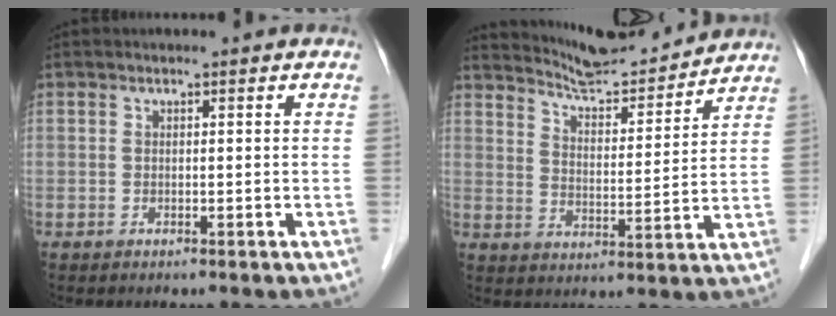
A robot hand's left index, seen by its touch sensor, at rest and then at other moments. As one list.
[{"total": 12.0, "force": [11.8, 0.4, 2.4], "torque": [-0.046, 0.005, 0.182]}]